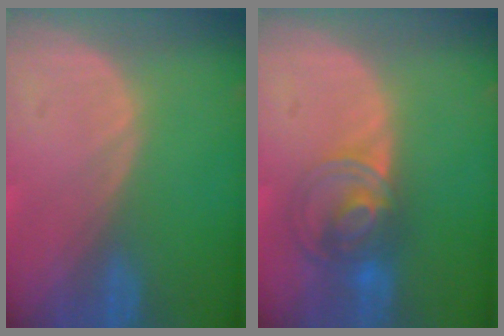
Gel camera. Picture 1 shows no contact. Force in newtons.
{"total": 7.4, "press": 6.3, "slide": 3.9}